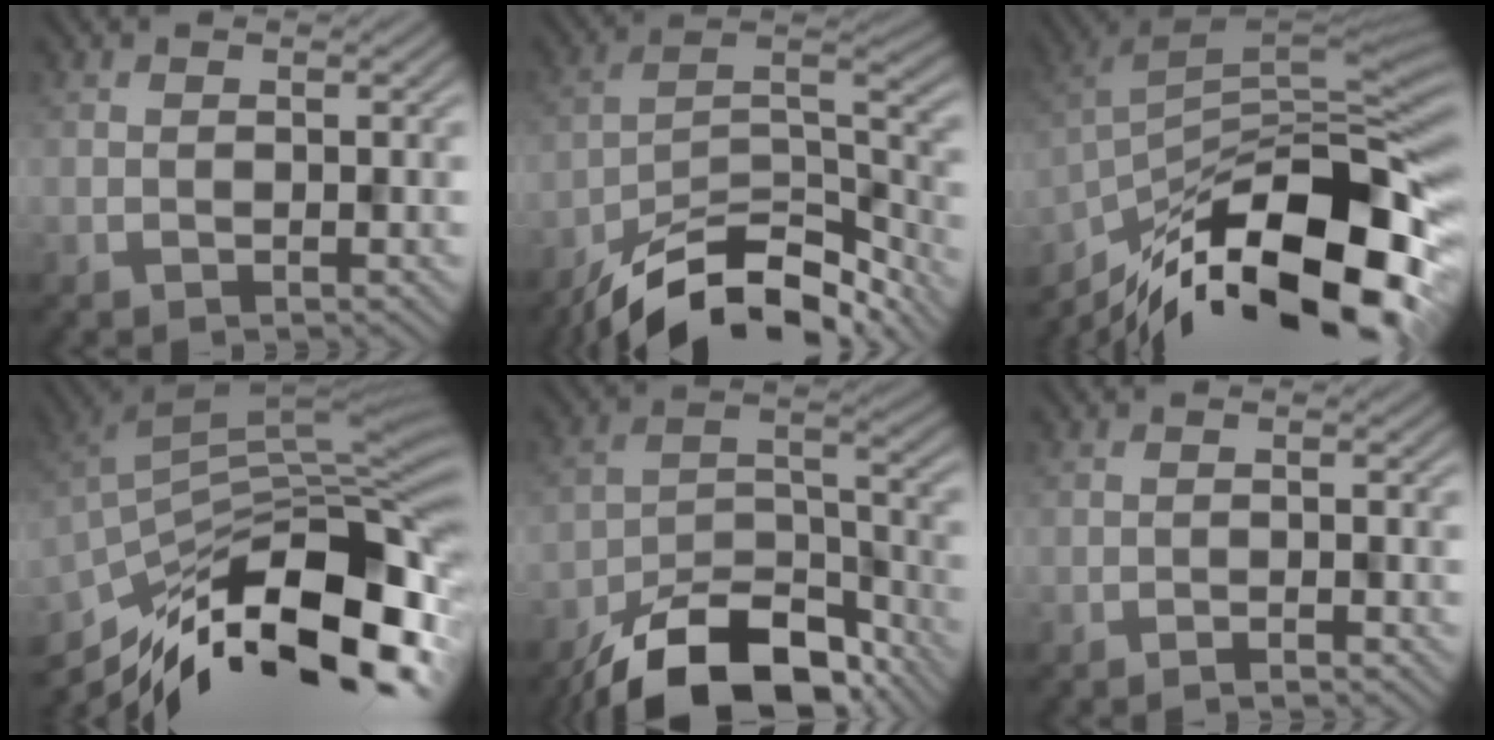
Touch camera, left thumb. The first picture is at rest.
{"total": 14.6, "force": [-11.2, 4.7, 8.0], "torque": [-0.152, -0.003, -0.192]}
{"total": 17.0, "force": [-10.2, 6.3, 12.0], "torque": [-0.241, -0.009, -0.175]}
{"total": 16.5, "force": [-9.4, 6.0, 12.1], "torque": [-0.237, -0.008, -0.164]}
{"total": 15.1, "force": [-11.4, 6.5, 7.6], "torque": [-0.147, -0.019, -0.184]}
{"total": 1.2, "force": [-1.0, 0.1, 0.6], "torque": [-0.010, 0.003, -0.019]}